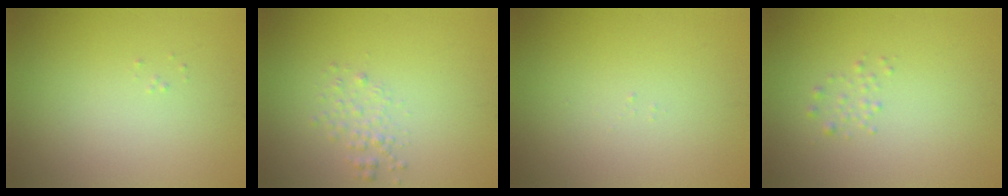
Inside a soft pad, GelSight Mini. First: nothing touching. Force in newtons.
{"total": 1.4, "press": 1.4, "slide": 0.1}
{"total": 0.0}
{"total": 0.8, "press": 0.8, "slide": 0.0}